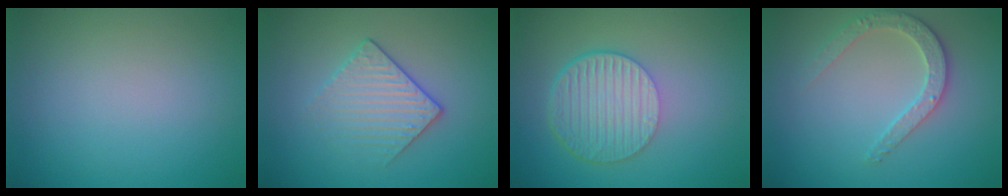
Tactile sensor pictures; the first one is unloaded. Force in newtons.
{"total": 2.4, "press": 2.1, "slide": 1.1}
{"total": 6.5, "press": 4.5, "slide": 4.8}
{"total": 2.7, "press": 2.7, "slide": 0.3}